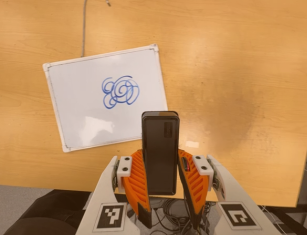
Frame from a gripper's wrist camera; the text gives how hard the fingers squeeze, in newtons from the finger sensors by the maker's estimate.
{"total": 5.5, "left": 4.1, "right": 6.9}